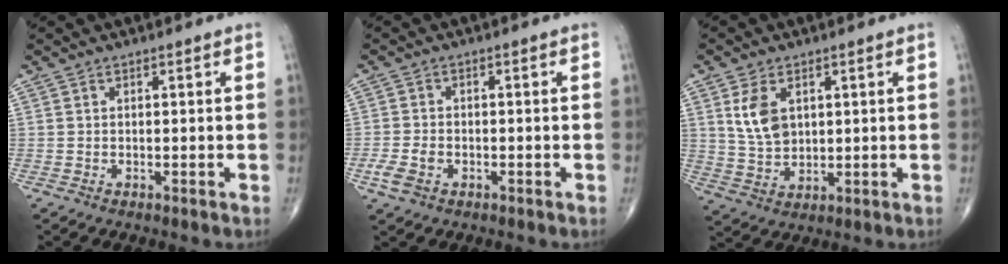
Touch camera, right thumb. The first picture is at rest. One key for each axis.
{"total": 3.9, "fx": -1.6, "fy": 2.7, "fz": 2.4, "tx": -0.054, "ty": 0.008, "tz": -0.029}
{"total": 7.2, "fx": 2.4, "fy": 4.7, "fz": 4.9, "tx": -0.080, "ty": -0.009, "tz": 0.058}